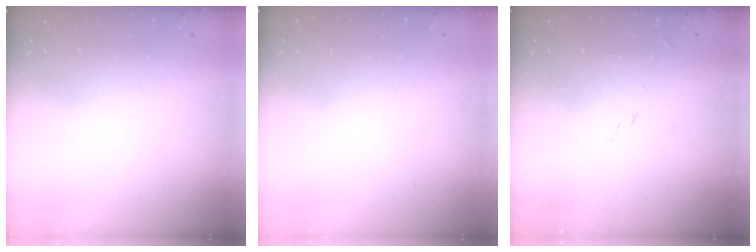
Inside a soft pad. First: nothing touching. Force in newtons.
{"total": 0.0}
{"total": 9.6, "press": 9.6, "slide": 1.2}